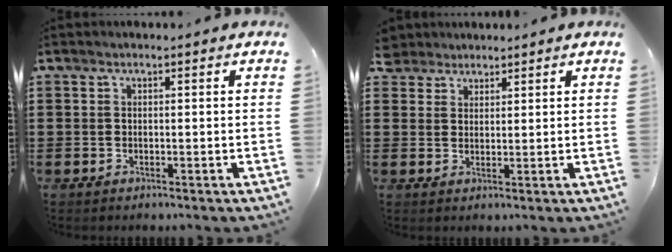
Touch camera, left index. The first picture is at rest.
{"total": 2.9, "force": [2.4, 1.5, -0.2], "torque": [-0.010, 0.008, 0.048]}